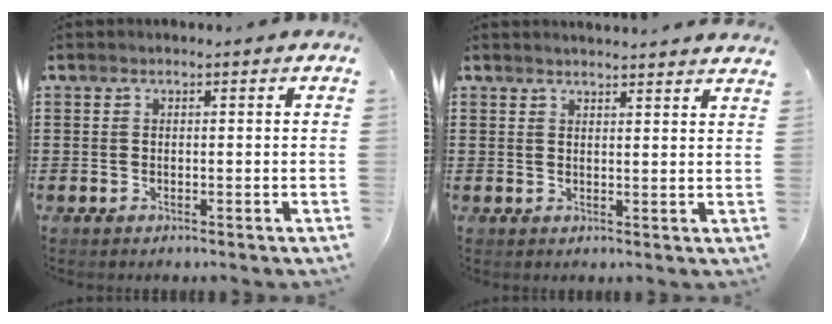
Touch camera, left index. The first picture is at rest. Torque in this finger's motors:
{"motor_torque": [0.00, 0.00, 0.01, -0.01]}